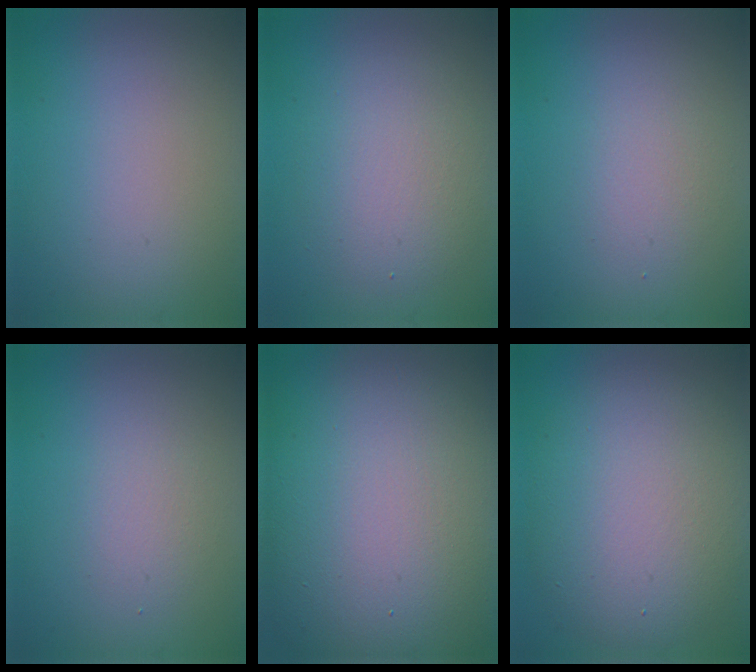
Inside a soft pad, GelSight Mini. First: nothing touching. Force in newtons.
{"total": 3.9, "press": 3.9, "slide": 0.2}
{"total": 1.9, "press": 1.9, "slide": 0.1}
{"total": 1.7, "press": 1.7, "slide": 0.1}
{"total": 20.6, "press": 20.6, "slide": 1.0}
{"total": 8.9, "press": 8.9, "slide": 0.5}